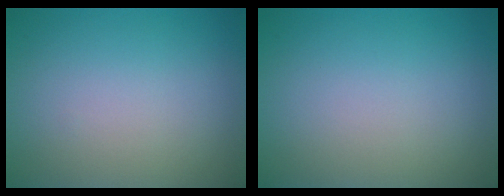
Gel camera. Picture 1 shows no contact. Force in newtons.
{"total": 0.0}